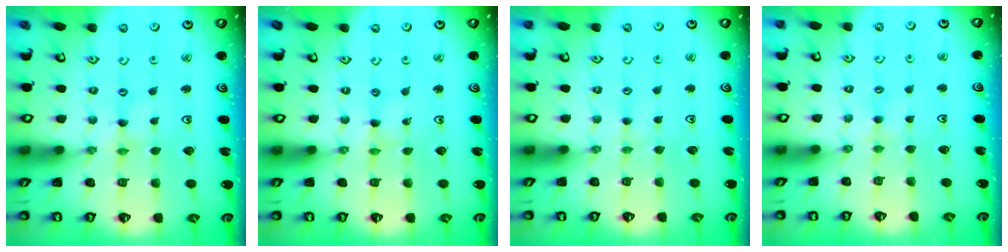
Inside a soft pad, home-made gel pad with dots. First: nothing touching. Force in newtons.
{"total": 1.1, "press": 1.1, "slide": 0.1}
{"total": 2.0, "press": 2.0, "slide": 0.3}
{"total": 3.1, "press": 3.1, "slide": 0.6}